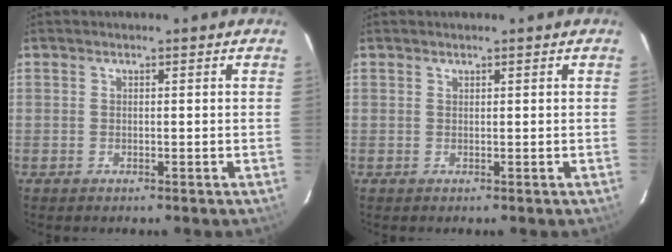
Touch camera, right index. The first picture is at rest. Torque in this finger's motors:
{"motor_torque": [0.19, 0.16, 0.05, 0.00]}